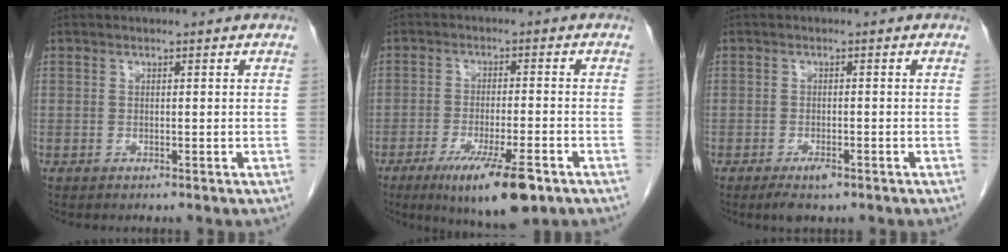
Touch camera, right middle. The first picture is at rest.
{"total": 11.2, "force": [-6.6, 1.6, 8.8], "torque": [-0.146, -0.025, -0.101]}
{"total": 2.8, "force": [-1.7, 0.9, 2.1], "torque": [-0.039, -0.002, -0.027]}